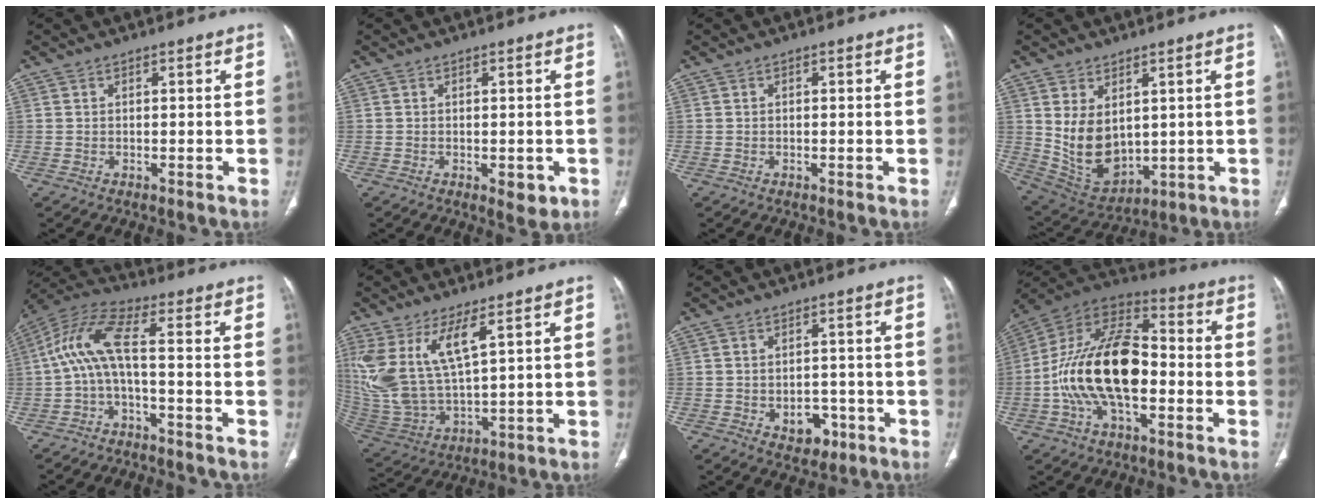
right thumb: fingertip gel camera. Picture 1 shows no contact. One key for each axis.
{"total": 3.2, "fx": -1.0, "fy": 1.7, "fz": 2.5, "tx": -0.019, "ty": -0.003, "tz": -0.005}
{"total": 0.0}
{"total": 11.4, "fx": 1.8, "fy": 7.6, "fz": 8.3, "tx": -0.126, "ty": -0.014, "tz": 0.068}
{"total": 9.2, "fx": -2.2, "fy": 2.2, "fz": 8.7, "tx": -0.196, "ty": 0.052, "tz": -0.049}
{"total": 14.5, "fx": 6.3, "fy": 5.4, "fz": 11.8, "tx": -0.258, "ty": -0.031, "tz": 0.147}
{"total": 5.4, "fx": -2.0, "fy": 4.0, "fz": 3.0, "tx": -0.015, "ty": 0.017, "tz": -0.017}
{"total": 21.0, "fx": -3.6, "fy": 11.3, "fz": 17.4, "tx": -0.307, "ty": 0.043, "tz": -0.068}